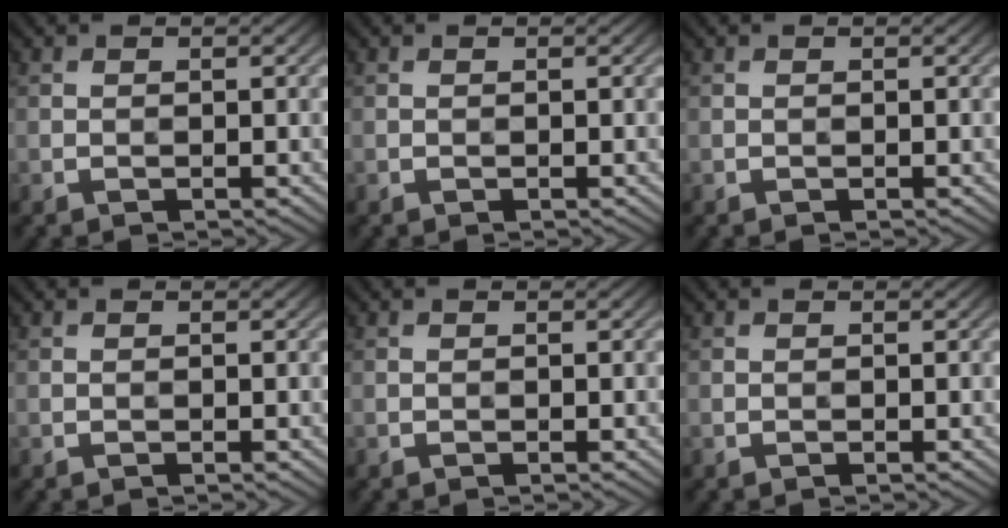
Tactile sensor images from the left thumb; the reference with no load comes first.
{"total": 0.0}
{"total": 0.0}
{"total": 0.0}
{"total": 0.0}
{"total": 0.0}